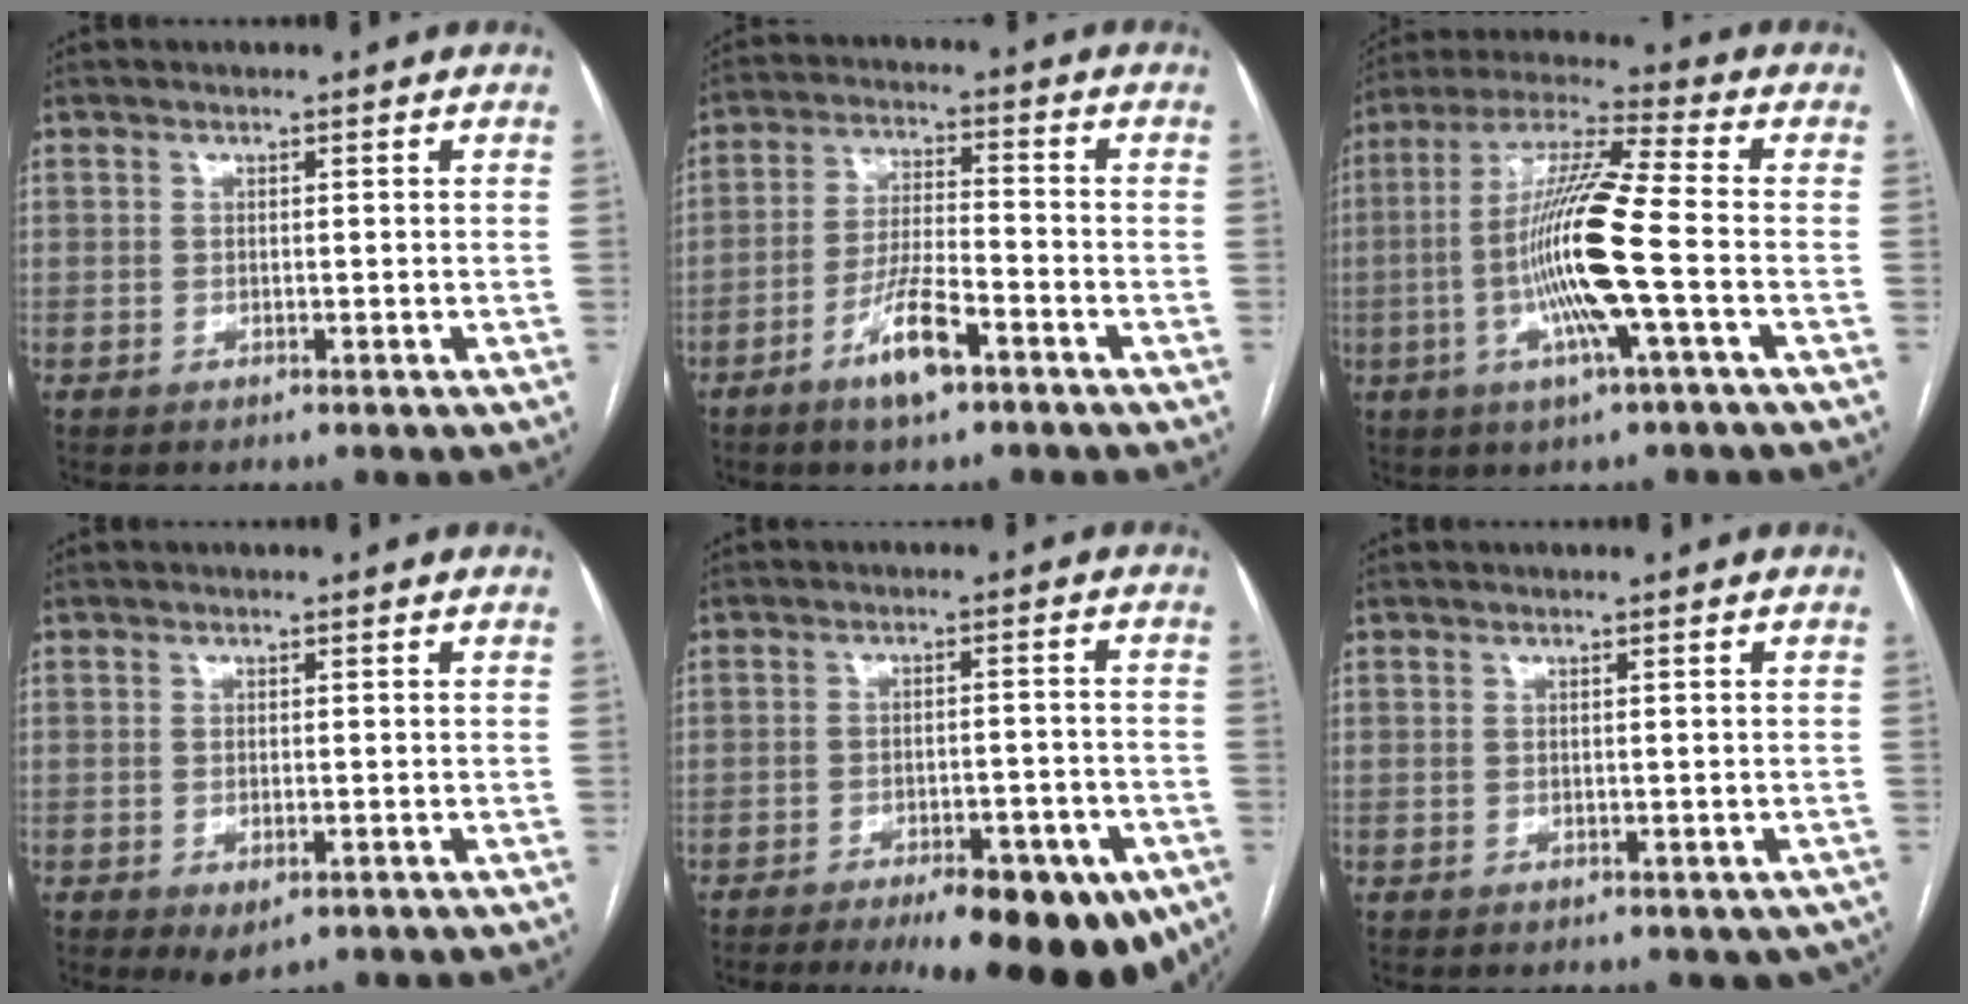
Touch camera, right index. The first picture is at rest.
{"total": 8.0, "force": [-4.7, 1.5, 6.4], "torque": [-0.126, -0.004, -0.083]}
{"total": 14.6, "force": [-2.9, -0.1, 14.3], "torque": [-0.279, -0.002, -0.065]}
{"total": 2.9, "force": [-1.2, 1.5, 2.2], "torque": [-0.033, -0.005, -0.006]}
{"total": 16.0, "force": [-10.4, 5.7, 10.7], "torque": [-0.098, 0.005, -0.140]}
{"total": 3.2, "force": [-1.3, 2.4, 1.7], "torque": [-0.008, 0.012, -0.006]}